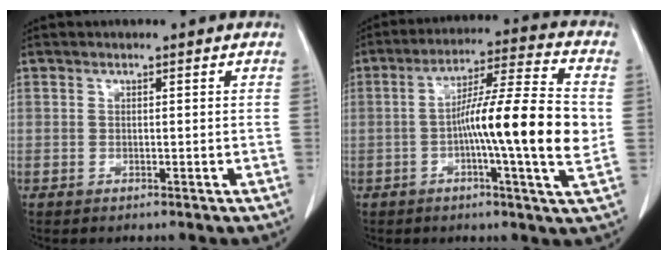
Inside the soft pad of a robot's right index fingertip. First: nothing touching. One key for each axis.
{"total": 15.4, "fx": -1.4, "fy": -0.1, "fz": 15.3, "tx": -0.245, "ty": 0.004, "tz": -0.033}